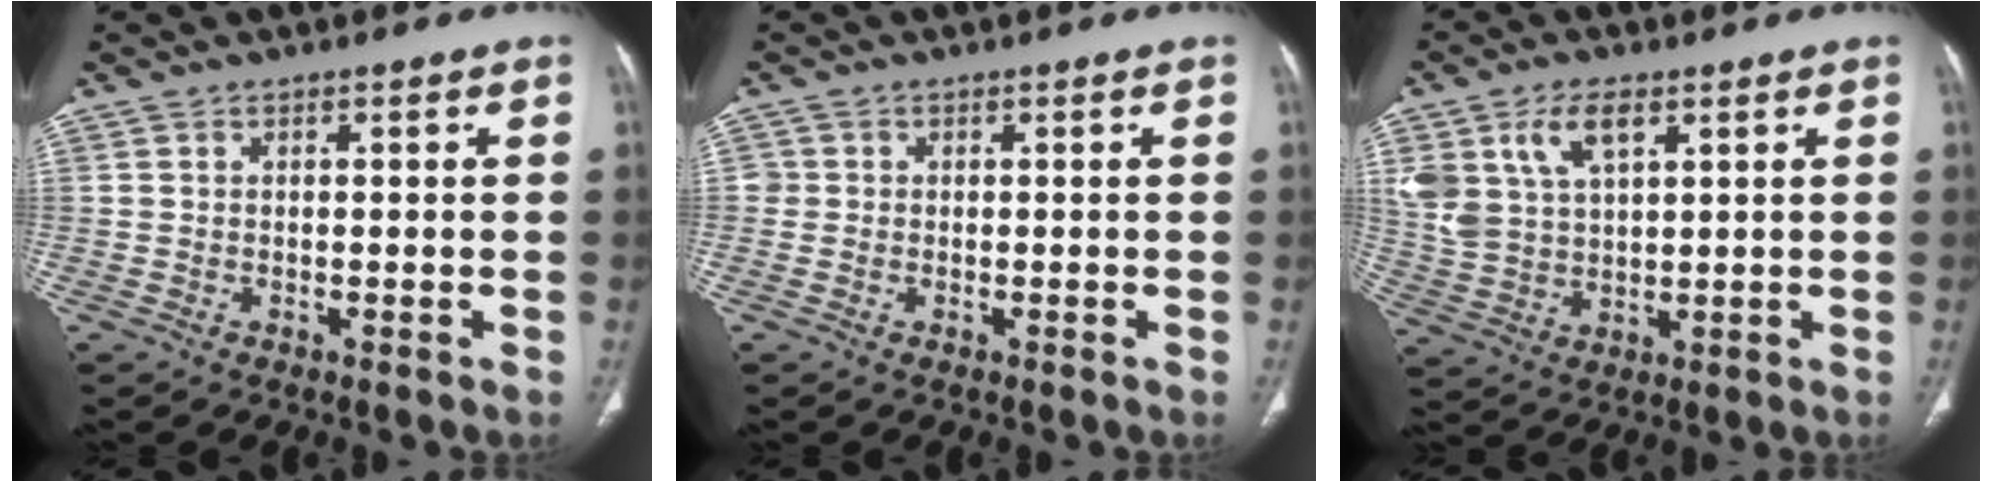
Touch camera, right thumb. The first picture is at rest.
{"total": 1.3, "force": [0.0, 1.3, 0.2], "torque": [0.007, 0.004, -0.001]}
{"total": 10.4, "force": [4.8, 5.8, 7.2], "torque": [-0.141, -0.011, 0.102]}